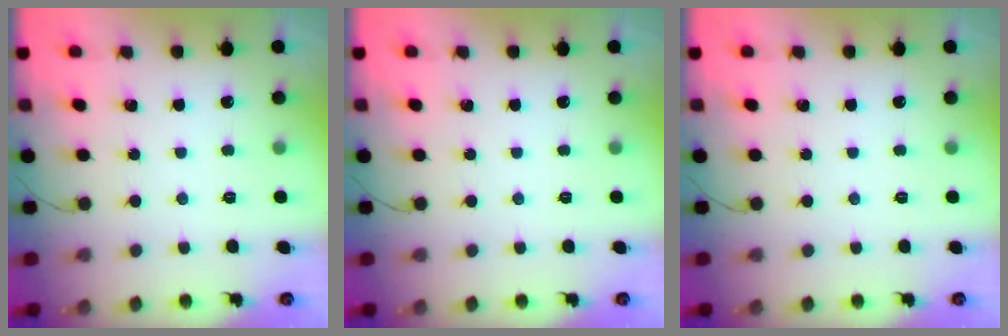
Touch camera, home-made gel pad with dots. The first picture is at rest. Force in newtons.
{"total": 0.0}
{"total": 0.0}